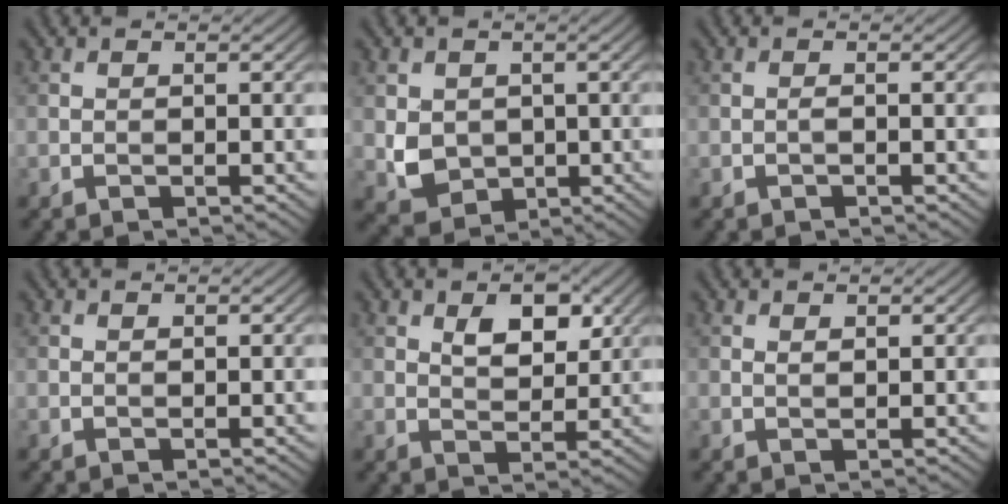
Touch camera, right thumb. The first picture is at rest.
{"total": 4.3, "force": [0.3, 3.8, 2.0], "torque": [-0.055, -0.012, 0.009]}
{"total": 0.5, "force": [-0.3, 0.0, 0.4], "torque": [-0.011, 0.003, -0.006]}
{"total": 0.0}
{"total": 4.9, "force": [2.1, 2.7, 3.5], "torque": [-0.059, -0.004, 0.035]}
{"total": 0.8, "force": [0.5, 0.3, 0.6], "torque": [-0.015, -0.002, 0.011]}